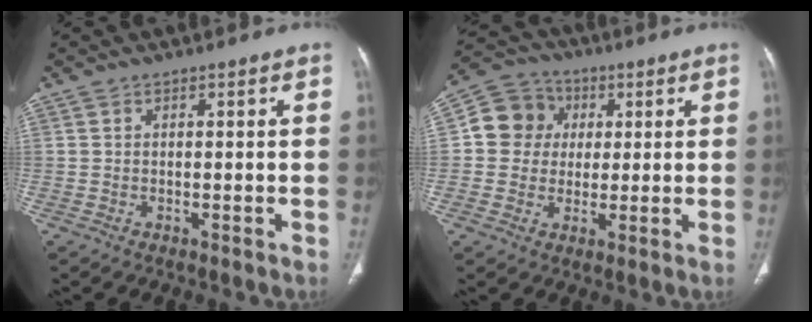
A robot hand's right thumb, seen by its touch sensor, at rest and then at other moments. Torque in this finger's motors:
{"motor_torque": [-0.81, 0.68, 0.60, -0.36, 0.04]}